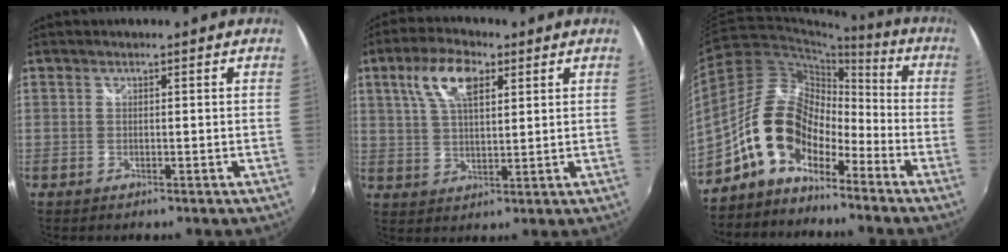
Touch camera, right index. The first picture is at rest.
{"total": 9.3, "force": [4.2, 4.1, 7.2], "torque": [-0.139, 0.019, 0.078]}
{"total": 12.7, "force": [-8.1, 6.9, 6.9], "torque": [-0.123, 0.027, -0.158]}